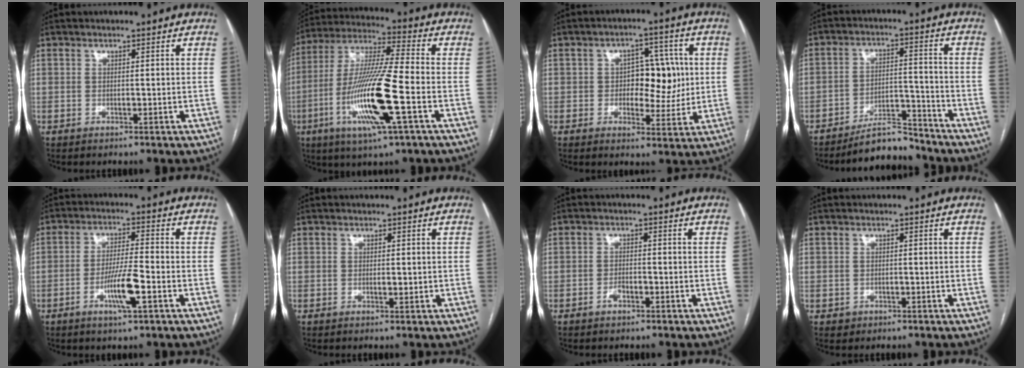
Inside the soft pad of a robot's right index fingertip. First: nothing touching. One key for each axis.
{"total": 16.8, "fx": -5.2, "fy": 0.6, "fz": 15.9, "tx": -0.325, "ty": -0.015, "tz": -0.099}
{"total": 8.1, "fx": 0.4, "fy": 4.6, "fz": 6.6, "tx": -0.084, "ty": 0.016, "tz": 0.011}
{"total": 7.2, "fx": -6.8, "fy": 1.6, "fz": 1.6, "tx": -0.023, "ty": 0.019, "tz": -0.114}
{"total": 7.1, "fx": -2.9, "fy": 0.3, "fz": 6.4, "tx": -0.123, "ty": -0.007, "tz": -0.052}
{"total": 0.8, "fx": 0.0, "fy": 0.2, "fz": 0.8, "tx": -0.011, "ty": -0.002, "tz": 0.000}
{"total": 1.8, "fx": -1.1, "fy": 0.7, "fz": 1.3, "tx": -0.023, "ty": 0.002, "tz": -0.019}
{"total": 1.5, "fx": -0.6, "fy": 1.4, "fz": 0.1, "tx": -0.001, "ty": 0.006, "tz": -0.006}